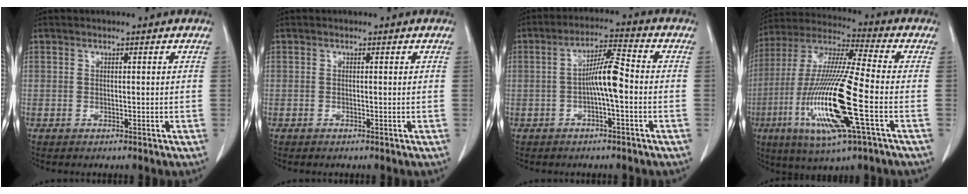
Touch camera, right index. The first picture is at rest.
{"total": 0.0}
{"total": 6.3, "force": [-1.1, 0.6, 6.2], "torque": [-0.114, 0.015, -0.022]}
{"total": 19.2, "force": [-5.5, 1.0, 18.3], "torque": [-0.390, -0.023, -0.106]}